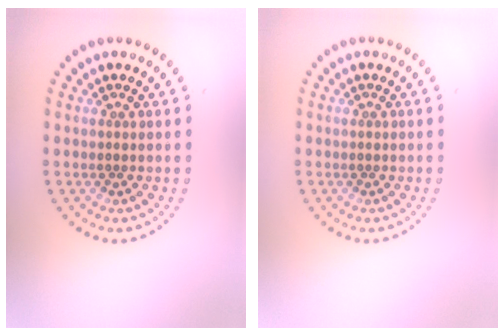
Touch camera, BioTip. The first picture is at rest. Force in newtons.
{"total": 0.0}